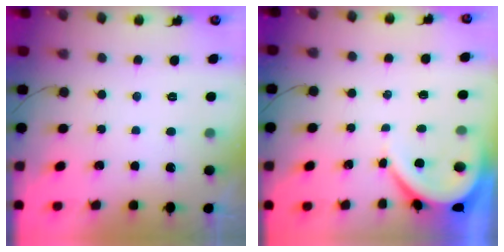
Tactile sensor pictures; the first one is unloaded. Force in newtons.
{"total": 3.8, "press": 3.8, "slide": 0.5}